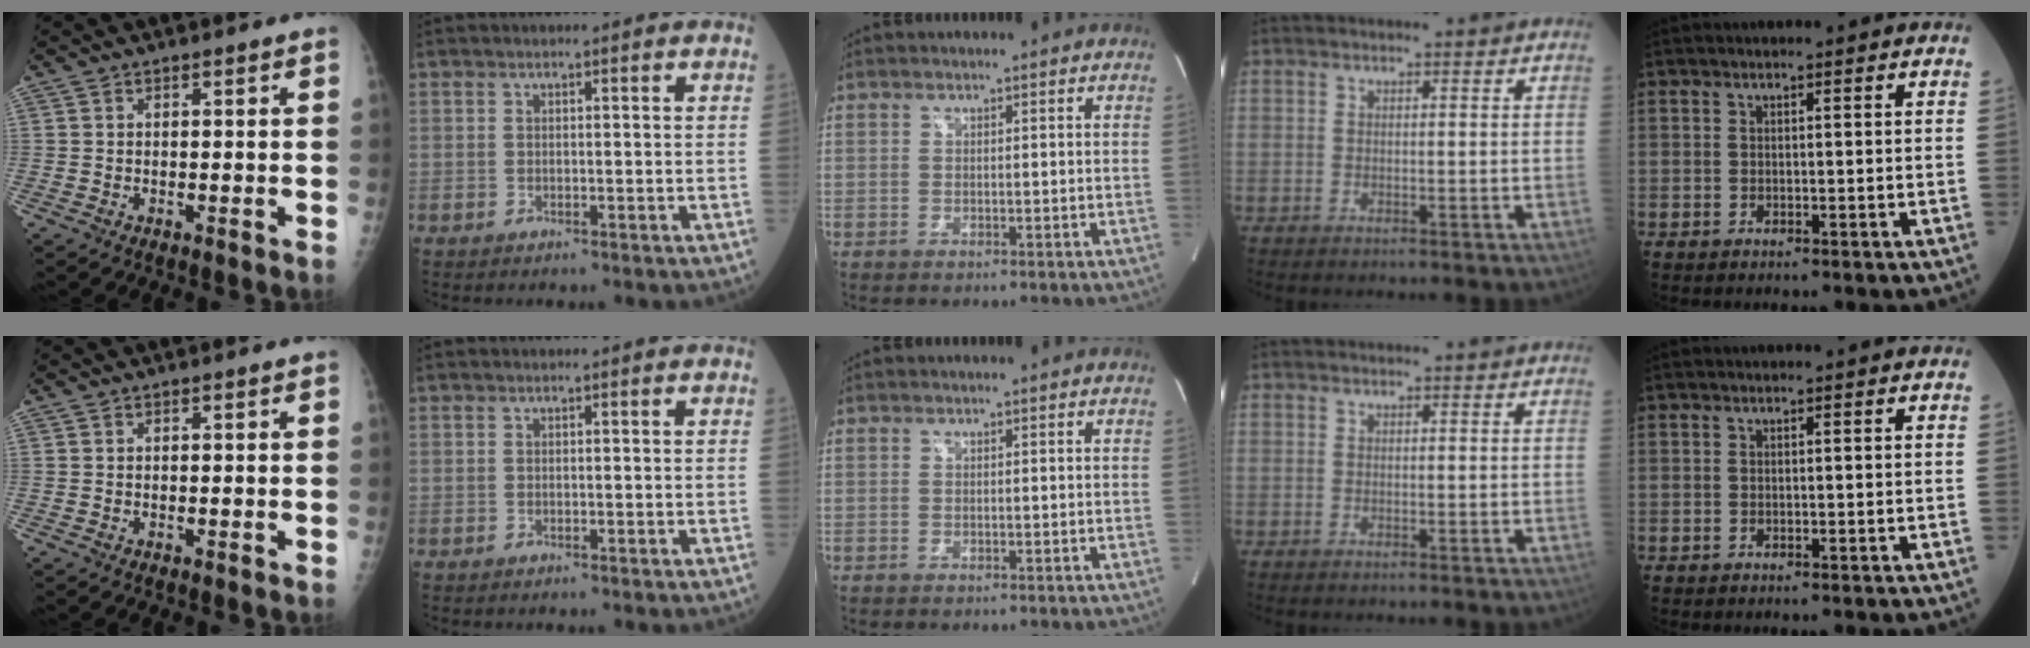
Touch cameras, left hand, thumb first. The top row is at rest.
{}